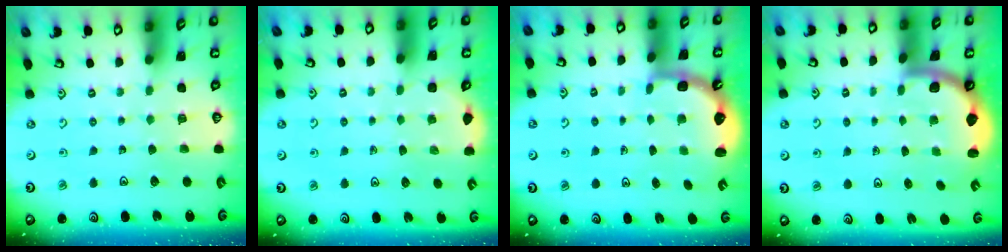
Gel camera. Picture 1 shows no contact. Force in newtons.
{"total": 1.5, "press": 1.2, "slide": 1.0}
{"total": 2.6, "press": 2.3, "slide": 1.3}
{"total": 1.8, "press": 1.8, "slide": 0.1}